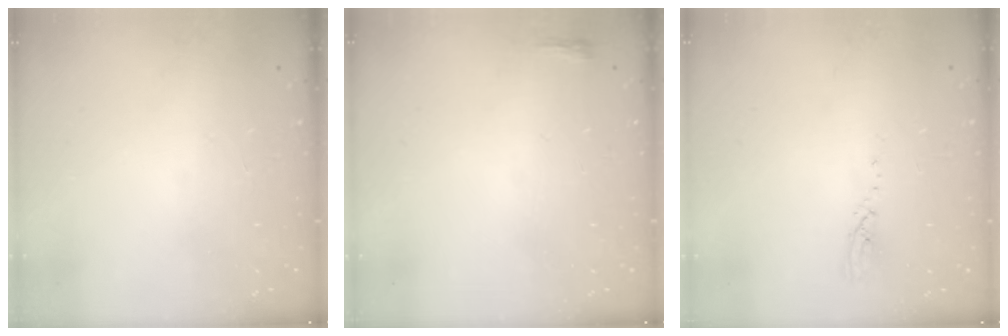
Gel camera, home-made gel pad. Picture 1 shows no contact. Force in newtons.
{"total": 2.3, "press": 2.2, "slide": 0.7}
{"total": 3.2, "press": 3.2, "slide": 0.2}